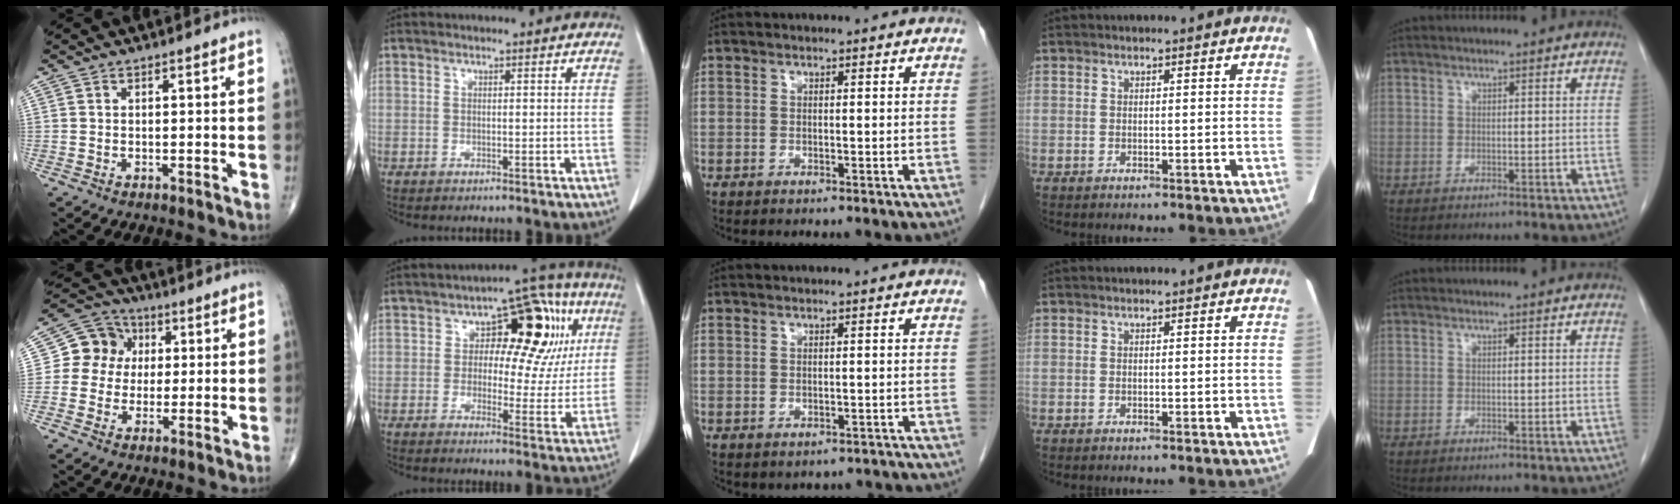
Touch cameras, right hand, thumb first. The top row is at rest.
{"thumb": {"total": 8.7, "force": [1.1, 7.8, 3.6], "torque": [-0.029, 0.012, 0.005]}, "index": {"total": 14.0, "force": [3.7, 7.3, 11.3], "torque": [-0.121, 0.043, 0.049]}, "middle": {"total": 3.1, "force": [-2.5, 1.7, 0.5], "torque": [-0.003, 0.009, -0.028]}}